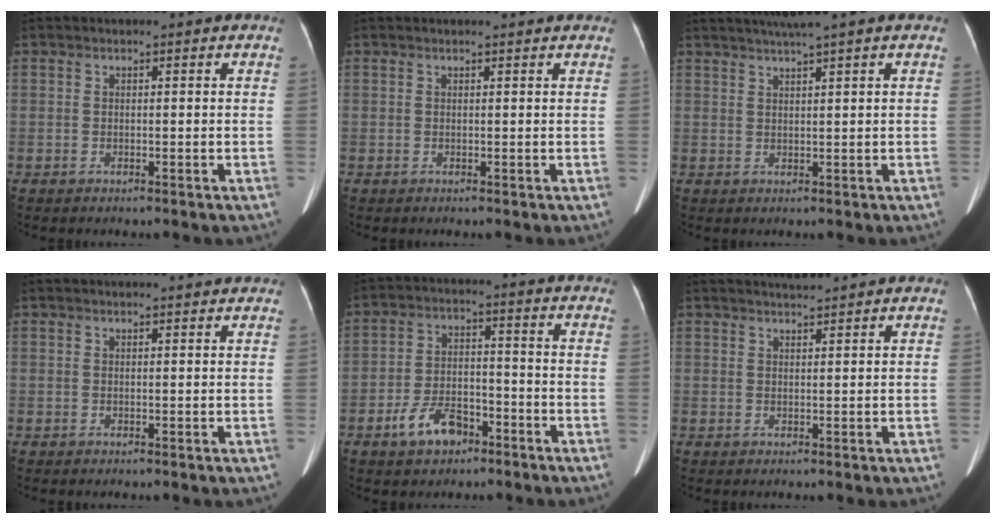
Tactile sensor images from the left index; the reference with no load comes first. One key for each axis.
{"total": 1.6, "fx": 1.6, "fy": 0.0, "fz": 0.4, "tx": -0.009, "ty": 0.009, "tz": 0.019}
{"total": 4.3, "fx": 3.2, "fy": -1.0, "fz": 2.6, "tx": -0.044, "ty": 0.016, "tz": 0.058}
{"total": 2.1, "fx": 2.0, "fy": 0.1, "fz": 0.4, "tx": -0.011, "ty": 0.005, "tz": 0.022}
{"total": 7.4, "fx": -4.5, "fy": 4.0, "fz": 4.3, "tx": -0.093, "ty": 0.011, "tz": -0.073}
{"total": 1.6, "fx": 1.5, "fy": -0.6, "fz": 0.0, "tx": -0.006, "ty": 0.001, "tz": 0.033}